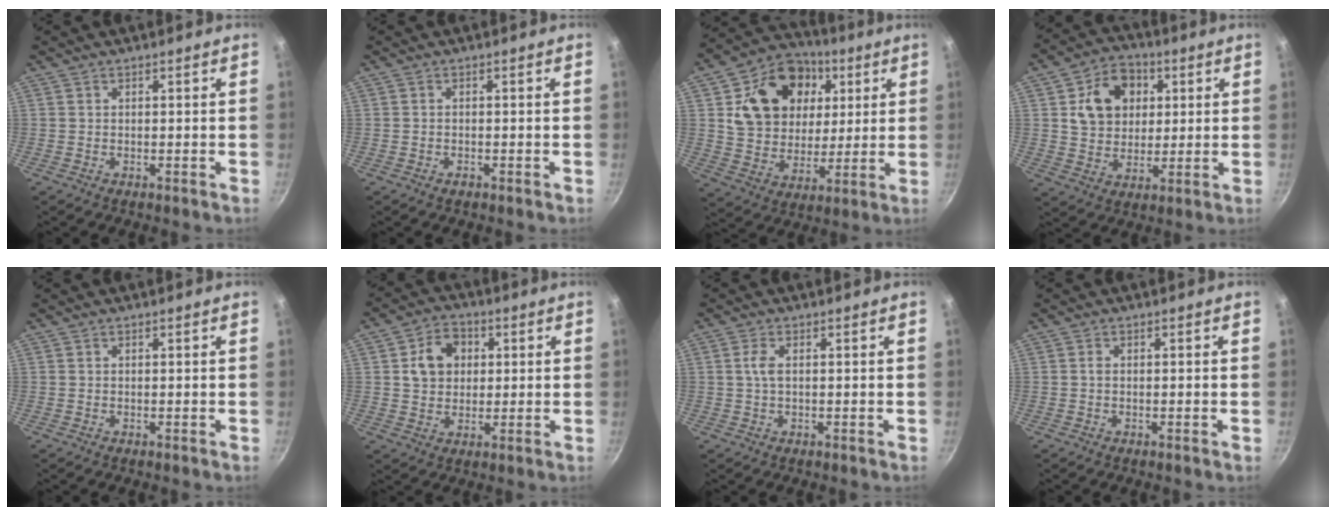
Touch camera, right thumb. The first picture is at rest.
{"total": 0.9, "force": [-0.6, 0.5, 0.5], "torque": [-0.010, 0.002, -0.011]}
{"total": 19.5, "force": [5.7, 15.2, 10.8], "torque": [-0.167, -0.001, 0.099]}
{"total": 12.3, "force": [3.2, 9.8, 6.7], "torque": [-0.078, 0.001, 0.052]}
{"total": 0.0}
{"total": 8.3, "force": [1.8, 6.8, 4.4], "torque": [-0.046, 0.008, 0.025]}
{"total": 2.4, "force": [0.3, 1.1, 2.1], "torque": [-0.049, 0.004, 0.005]}
{"total": 0.8, "force": [-0.2, 0.2, 0.8], "torque": [-0.023, 0.005, -0.008]}